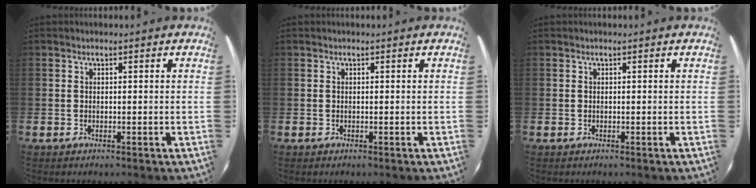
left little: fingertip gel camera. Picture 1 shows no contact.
{"total": 0.0}
{"total": 0.0}